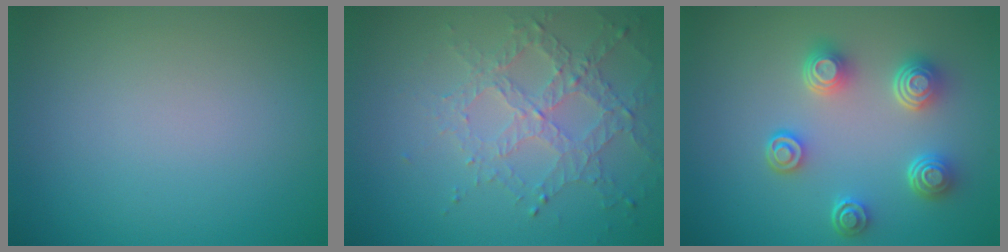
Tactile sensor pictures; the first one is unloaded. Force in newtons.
{"total": 3.4, "press": 2.8, "slide": 1.9}
{"total": 4.5, "press": 3.6, "slide": 2.7}